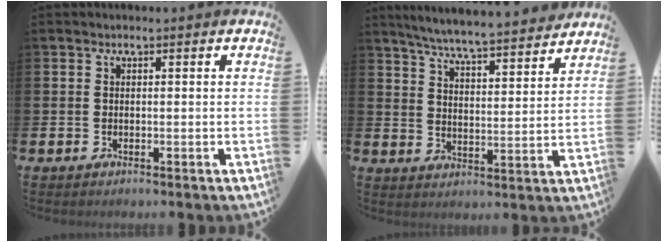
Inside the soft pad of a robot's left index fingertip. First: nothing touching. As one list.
[{"total": 6.4, "force": [6.2, -0.2, 1.5], "torque": [-0.056, -0.046, 0.108]}]